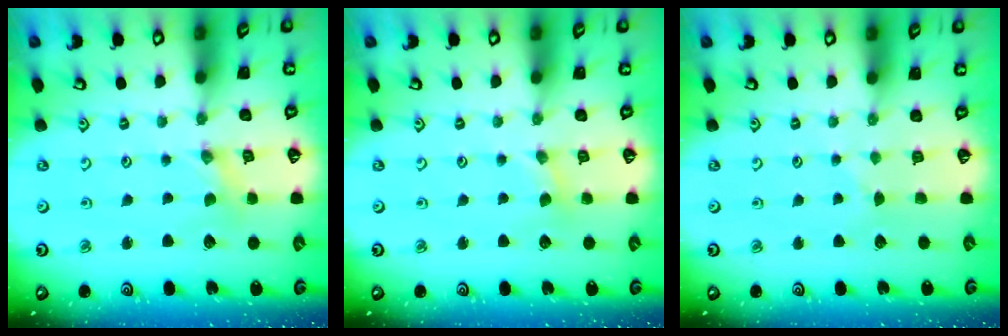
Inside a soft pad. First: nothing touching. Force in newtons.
{"total": 1.6, "press": 1.6, "slide": 0.4}
{"total": 2.5, "press": 2.5, "slide": 0.4}